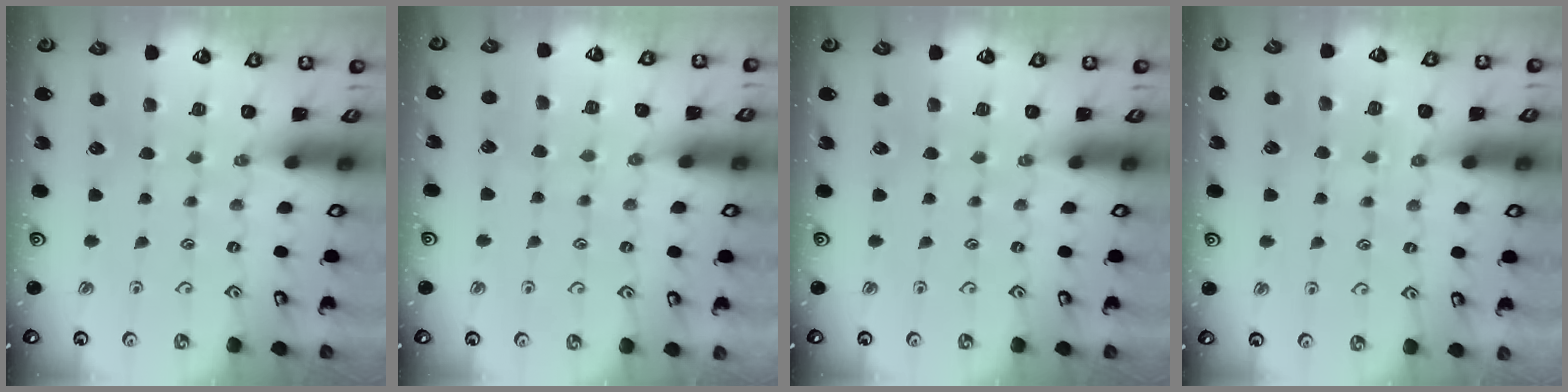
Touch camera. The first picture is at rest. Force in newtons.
{"total": 5.4, "press": 5.3, "slide": 0.6}
{"total": 0.0}
{"total": 5.1, "press": 5.1, "slide": 0.6}